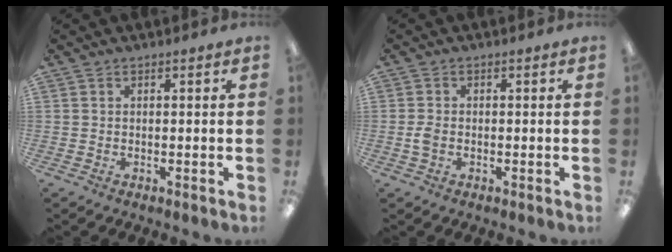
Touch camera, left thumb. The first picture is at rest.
{"total": 2.3, "force": [-0.3, 1.5, 1.8], "torque": [-0.039, 0.002, -0.008]}